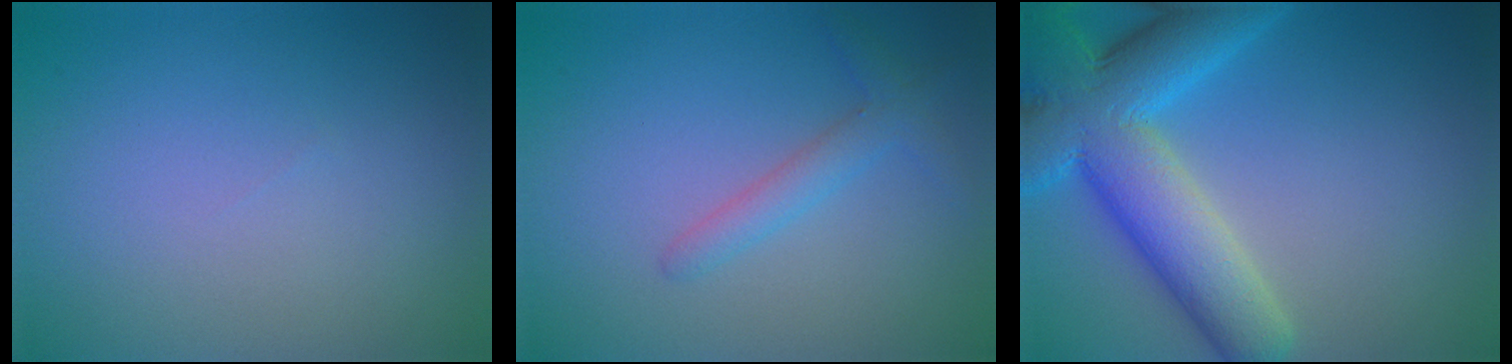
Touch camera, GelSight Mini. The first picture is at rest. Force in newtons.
{"total": 2.2, "press": 2.2, "slide": 0.1}
{"total": 10.8, "press": 10.8, "slide": 0.5}